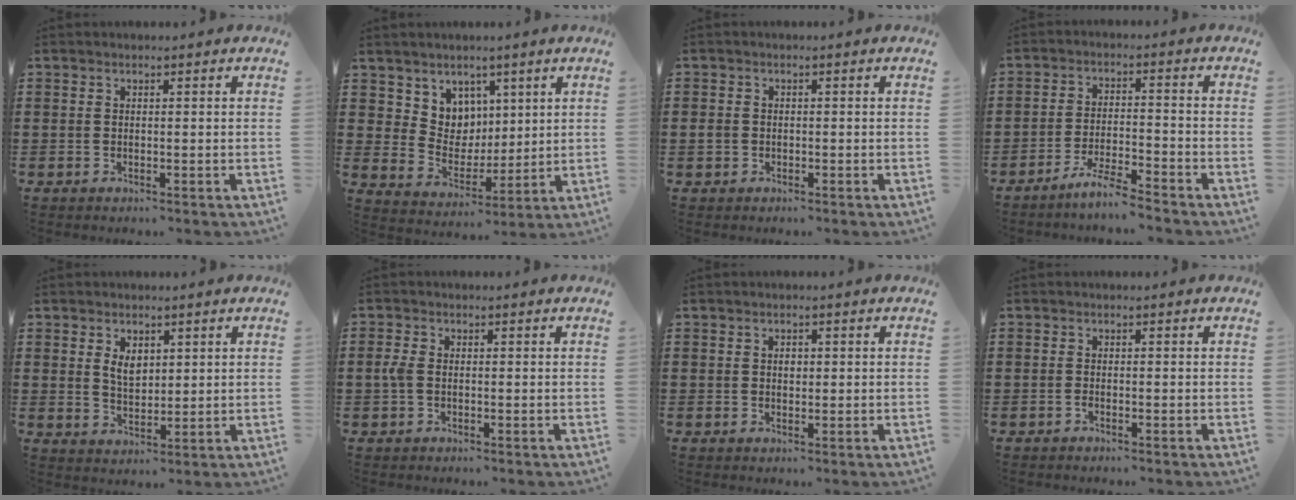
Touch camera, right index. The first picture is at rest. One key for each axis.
{"total": 6.5, "fx": 4.1, "fy": 5.0, "fz": -0.3, "tx": -0.037, "ty": -0.019, "tz": 0.081}
{"total": 1.6, "fx": -0.6, "fy": 1.2, "fz": 0.8, "tx": -0.027, "ty": -0.002, "tz": -0.014}
{"total": 5.0, "fx": -4.6, "fy": -0.3, "fz": 1.9, "tx": -0.048, "ty": -0.009, "tz": -0.091}
{"total": 3.6, "fx": 1.6, "fy": 2.3, "fz": 2.2, "tx": -0.043, "ty": 0.005, "tz": 0.026}
{"total": 2.1, "fx": -0.3, "fy": 1.3, "fz": 1.6, "tx": -0.049, "ty": -0.001, "tz": -0.011}
{"total": 1.0, "fx": 0.3, "fy": 0.7, "fz": 0.7, "tx": -0.015, "ty": 0.004, "tz": 0.004}
{"total": 0.7, "fx": -0.6, "fy": -0.1, "fz": 0.4, "tx": -0.010, "ty": -0.005, "tz": -0.011}